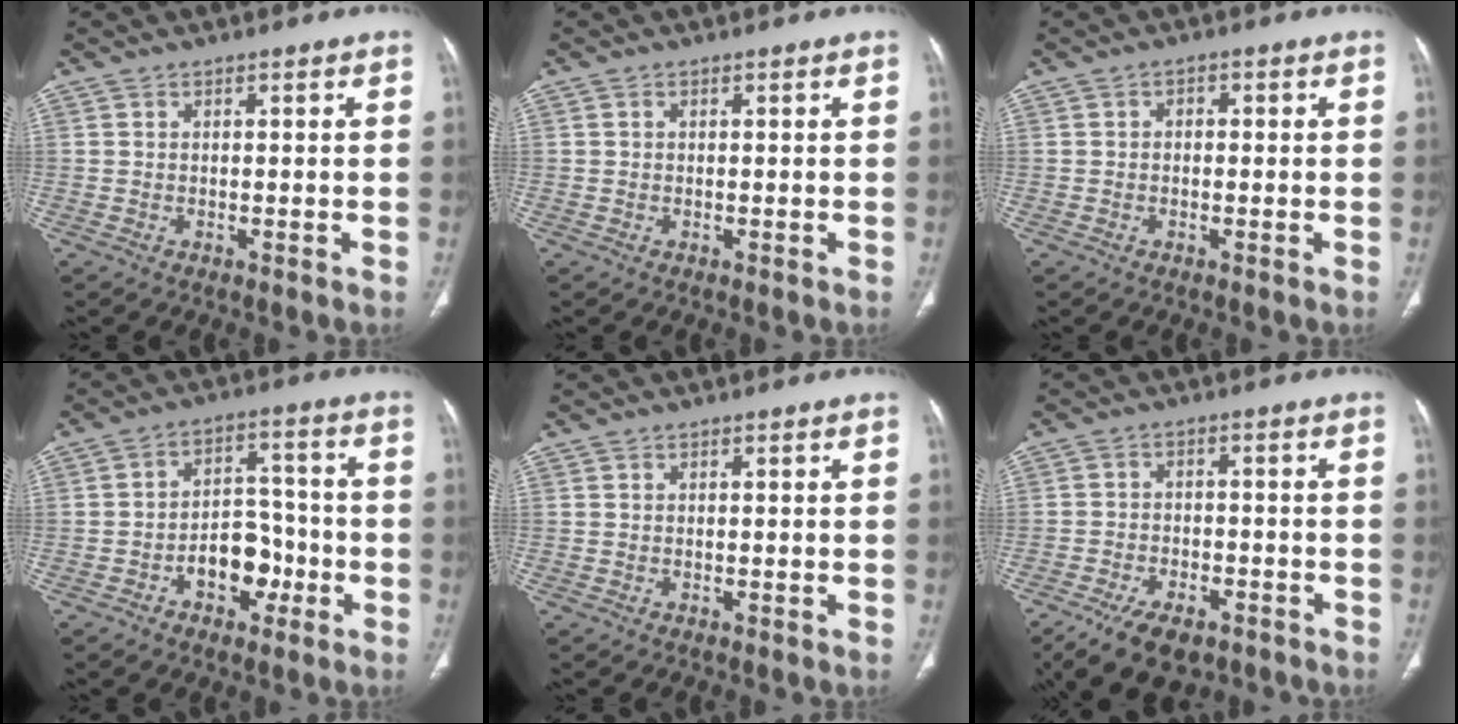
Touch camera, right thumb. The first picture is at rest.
{"total": 0.0}
{"total": 1.4, "force": [0.1, 1.0, 1.0], "torque": [-0.008, 0.006, -0.004]}
{"total": 9.0, "force": [-3.5, 6.2, 5.4], "torque": [-0.045, 0.048, -0.056]}
{"total": 0.0}
{"total": 11.8, "force": [-8.1, 5.9, 6.4], "torque": [-0.098, 0.025, -0.128]}